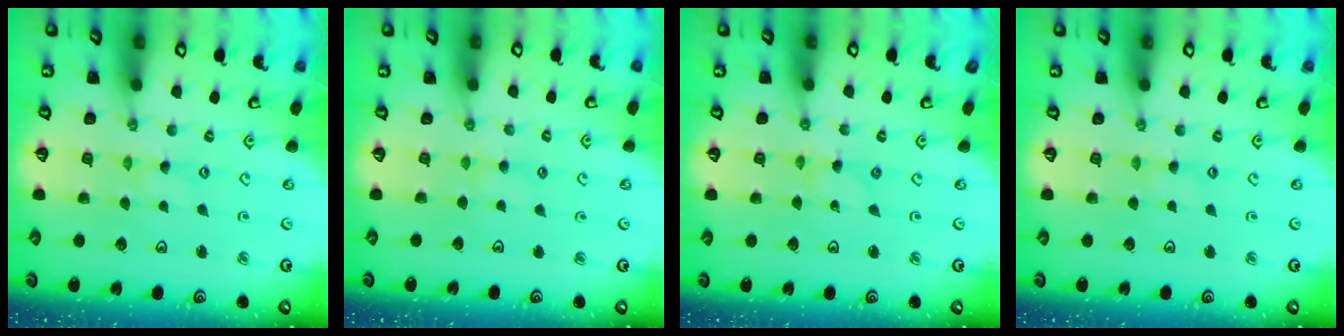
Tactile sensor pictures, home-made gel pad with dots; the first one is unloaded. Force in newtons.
{"total": 2.6, "press": 2.5, "slide": 0.5}
{"total": 0.0}
{"total": 1.2, "press": 1.1, "slide": 0.2}